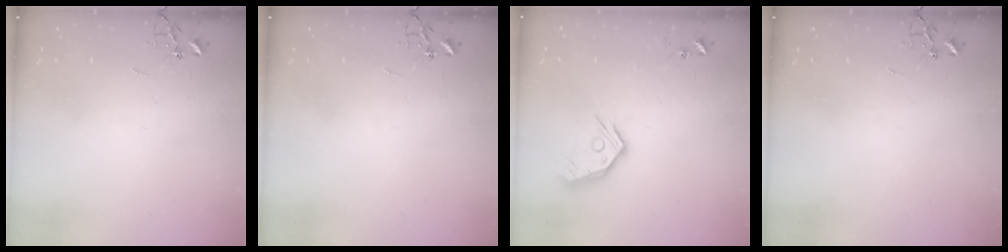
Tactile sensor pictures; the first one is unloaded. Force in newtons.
{"total": 0.0}
{"total": 13.2, "press": 13.1, "slide": 1.6}
{"total": 0.0}